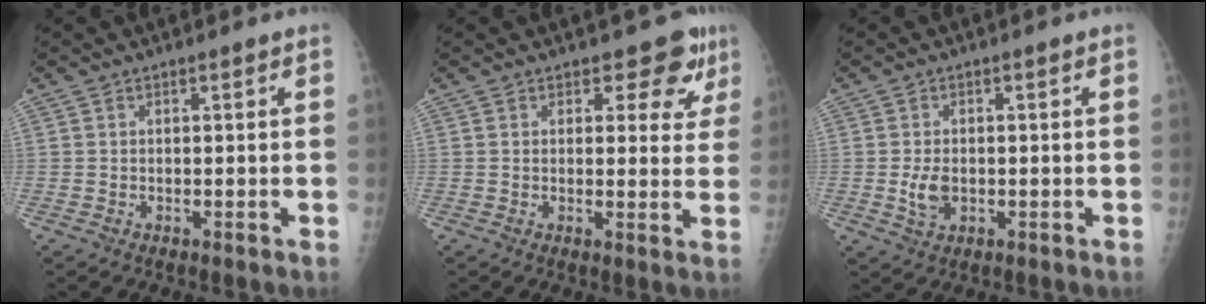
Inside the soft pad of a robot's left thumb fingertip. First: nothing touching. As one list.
[{"total": 6.0, "force": [3.9, 3.6, 2.8], "torque": [0.004, -0.020, 0.041]}, {"total": 4.1, "force": [-0.7, 2.6, 3.1], "torque": [-0.056, 0.003, -0.008]}]